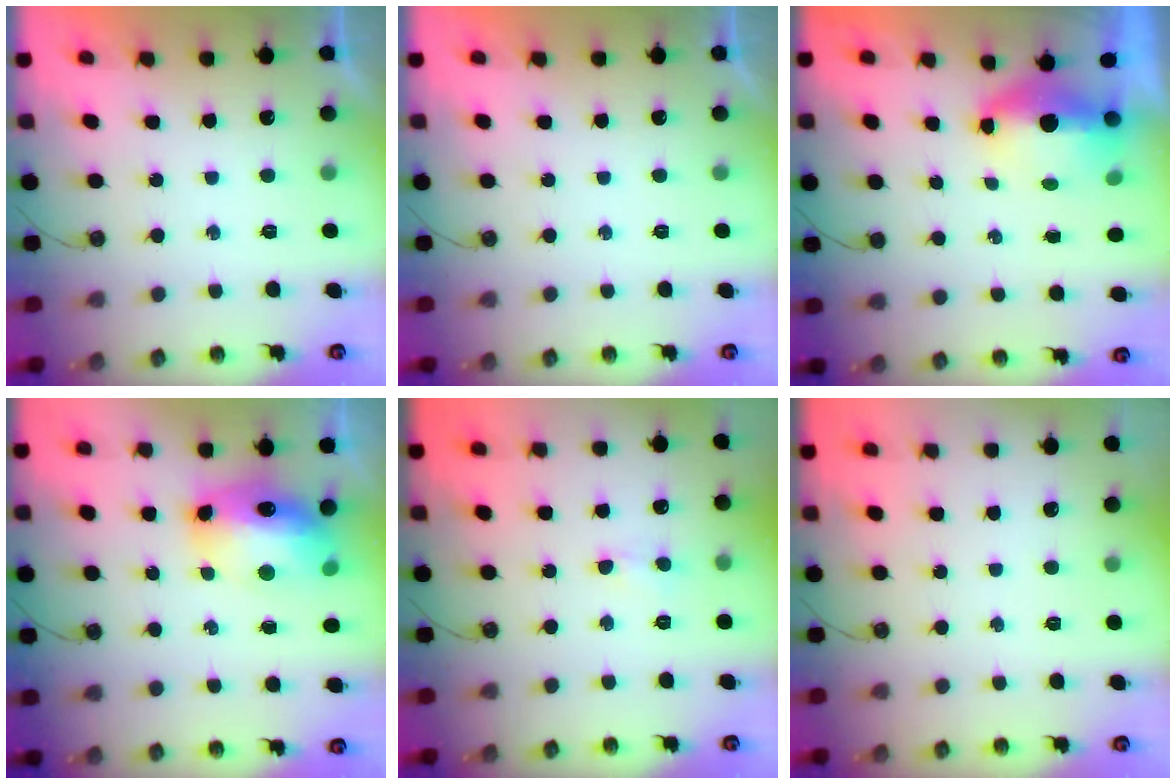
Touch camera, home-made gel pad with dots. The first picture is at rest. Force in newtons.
{"total": 0.0}
{"total": 6.2, "press": 6.0, "slide": 1.2}
{"total": 13.8, "press": 13.8, "slide": 1.5}
{"total": 4.1, "press": 4.0, "slide": 0.7}
{"total": 0.0}